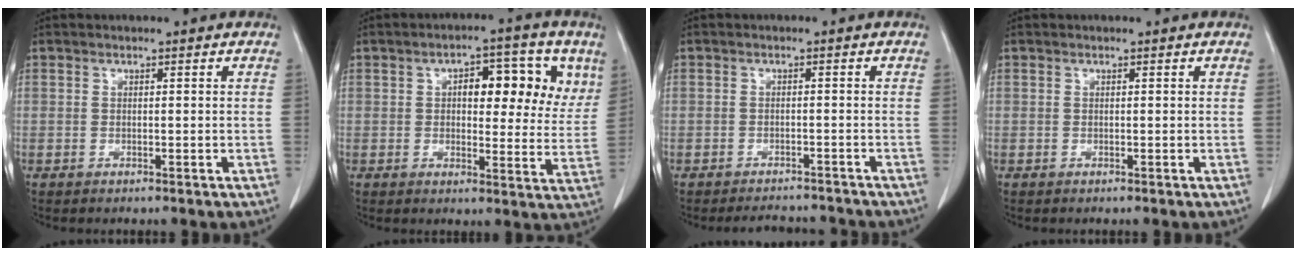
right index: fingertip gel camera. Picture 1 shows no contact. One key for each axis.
{"total": 11.5, "fx": 4.3, "fy": 5.1, "fz": 9.4, "tx": -0.108, "ty": 0.022, "tz": 0.055}
{"total": 5.0, "fx": -4.7, "fy": 1.7, "fz": 0.1, "tx": 0.005, "ty": 0.002, "tz": -0.061}
{"total": 0.0}